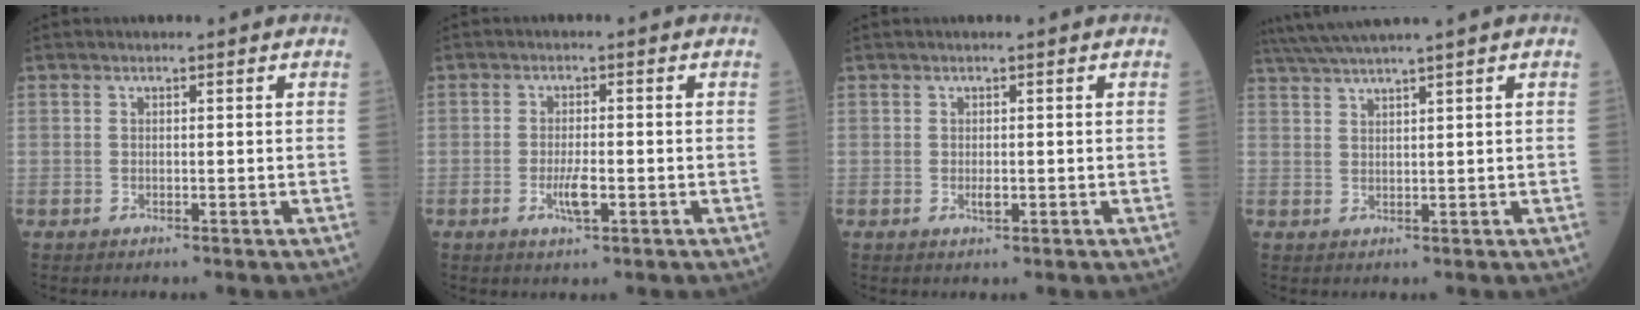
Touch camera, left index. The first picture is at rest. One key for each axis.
{"total": 3.1, "fx": -1.0, "fy": 0.5, "fz": 2.9, "tx": -0.056, "ty": -0.002, "tz": -0.017}
{"total": 1.0, "fx": -0.1, "fy": 0.2, "fz": 0.9, "tx": -0.013, "ty": -0.002, "tz": 0.000}
{"total": 6.3, "fx": 5.2, "fy": -1.7, "fz": 3.1, "tx": -0.056, "ty": 0.019, "tz": 0.096}